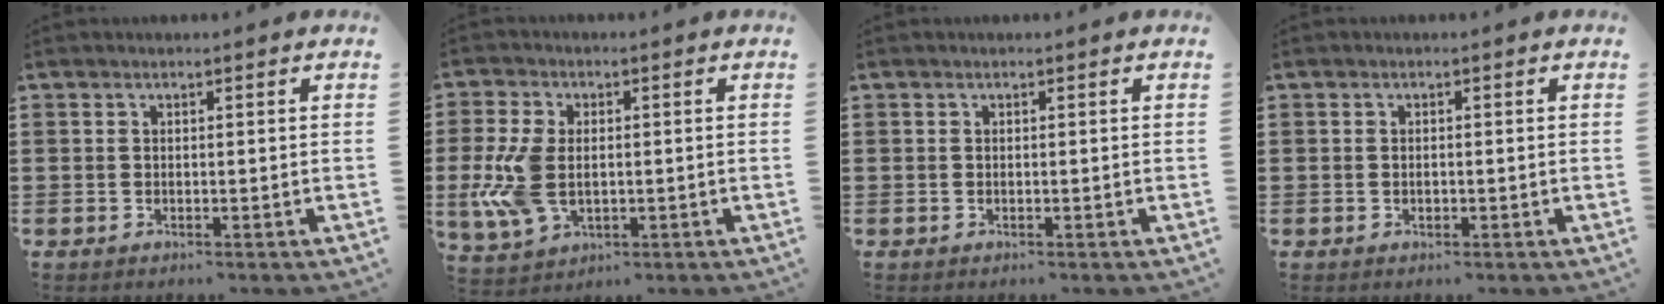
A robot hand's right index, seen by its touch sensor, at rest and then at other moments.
{"total": 8.7, "force": [-0.7, 5.4, 6.8], "torque": [-0.169, -0.002, -0.016]}
{"total": 0.0}
{"total": 0.7, "force": [-0.2, 0.3, 0.6], "torque": [-0.013, -0.002, -0.002]}